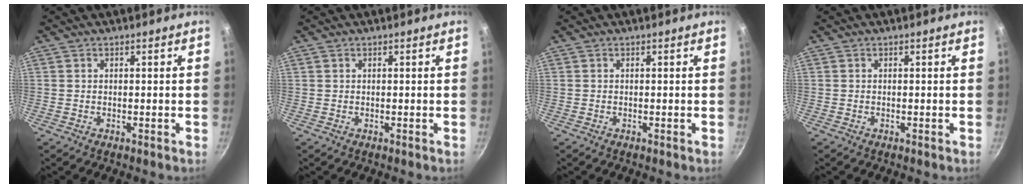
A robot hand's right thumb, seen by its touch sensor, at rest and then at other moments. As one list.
[{"total": 0.0}, {"total": 0.0}, {"total": 0.0}]